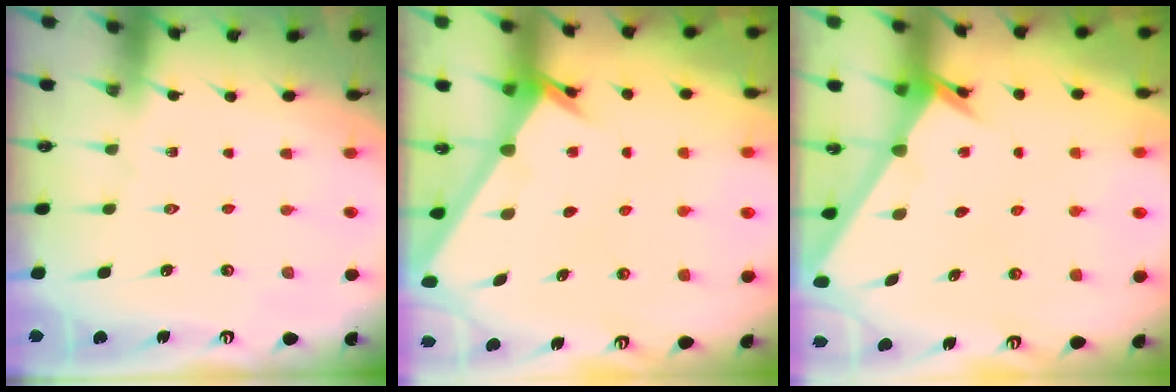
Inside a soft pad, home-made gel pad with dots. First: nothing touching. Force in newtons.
{"total": 2.3, "press": 2.3, "slide": 0.2}
{"total": 2.6, "press": 2.6, "slide": 0.2}